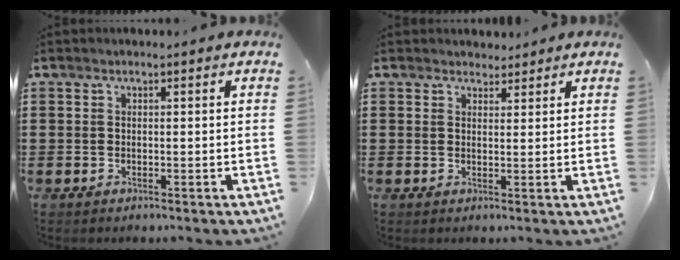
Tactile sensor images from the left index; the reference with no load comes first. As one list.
[{"total": 2.1, "force": [1.9, 0.9, 0.0], "torque": [0.003, -0.001, 0.036]}]